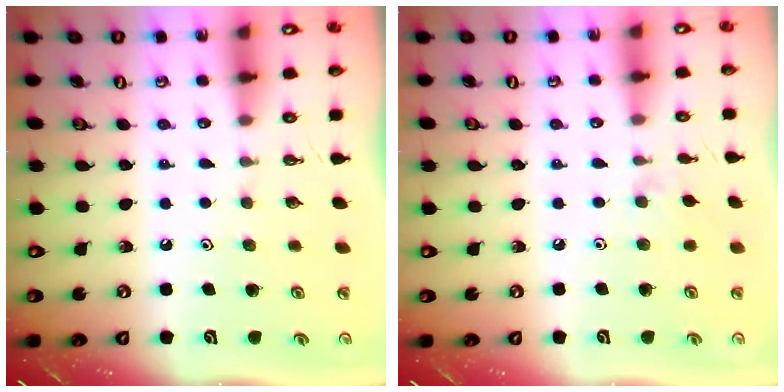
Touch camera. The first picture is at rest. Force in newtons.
{"total": 3.2, "press": 3.2, "slide": 0.4}